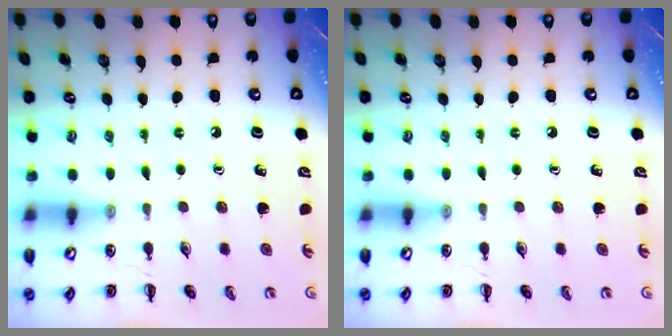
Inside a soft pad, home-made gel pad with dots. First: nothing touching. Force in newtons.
{"total": 0.0}